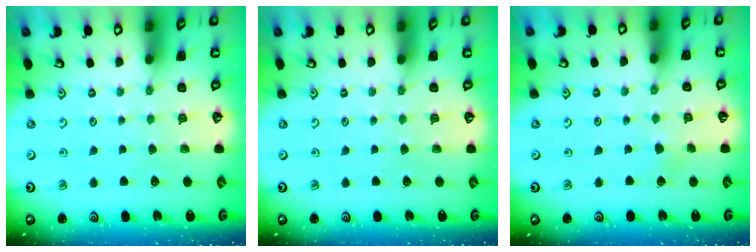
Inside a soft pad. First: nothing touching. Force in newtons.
{"total": 0.0}
{"total": 1.4, "press": 1.4, "slide": 0.1}